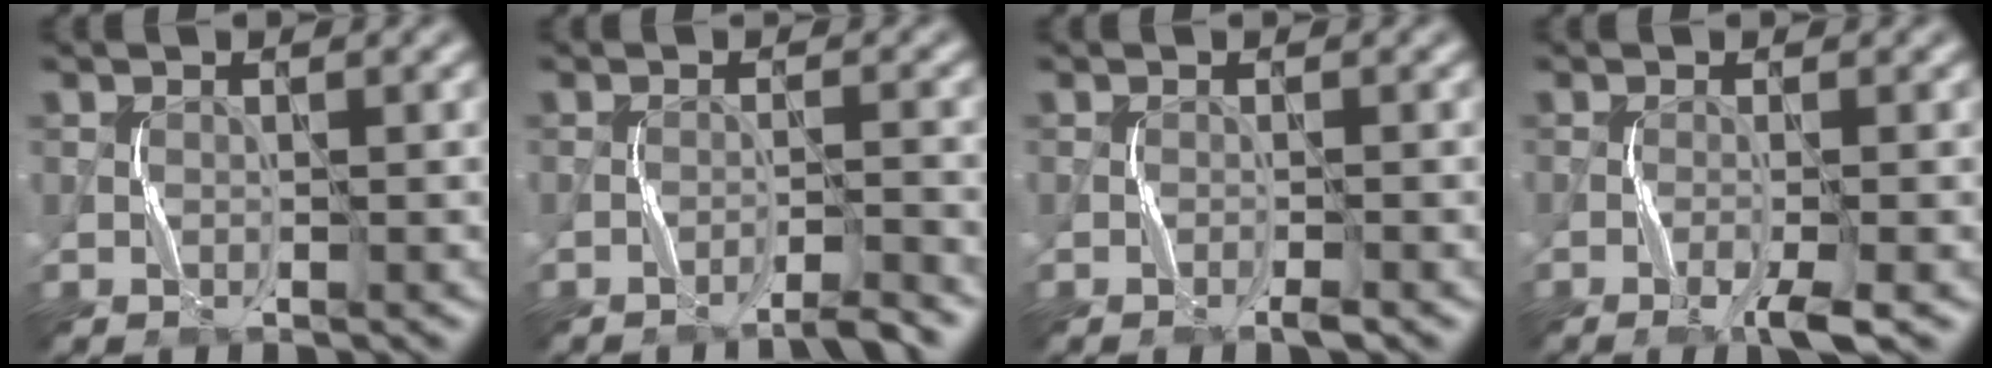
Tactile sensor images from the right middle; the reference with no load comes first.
{"total": 2.0, "force": [-1.8, -0.3, 0.8], "torque": [-0.011, 0.010, -0.037]}
{"total": 0.9, "force": [-0.7, -0.2, 0.5], "torque": [-0.012, 0.003, -0.014]}
{"total": 2.4, "force": [-1.4, -0.1, 1.9], "torque": [-0.037, 0.004, -0.032]}